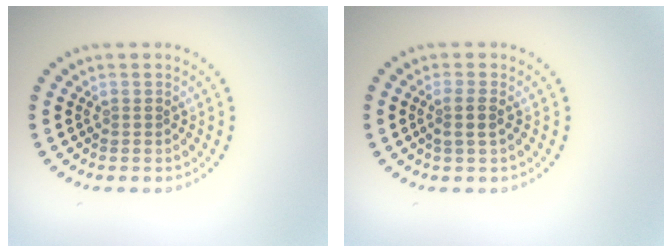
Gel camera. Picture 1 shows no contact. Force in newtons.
{"total": 1.5, "press": 1.3, "slide": 0.8}